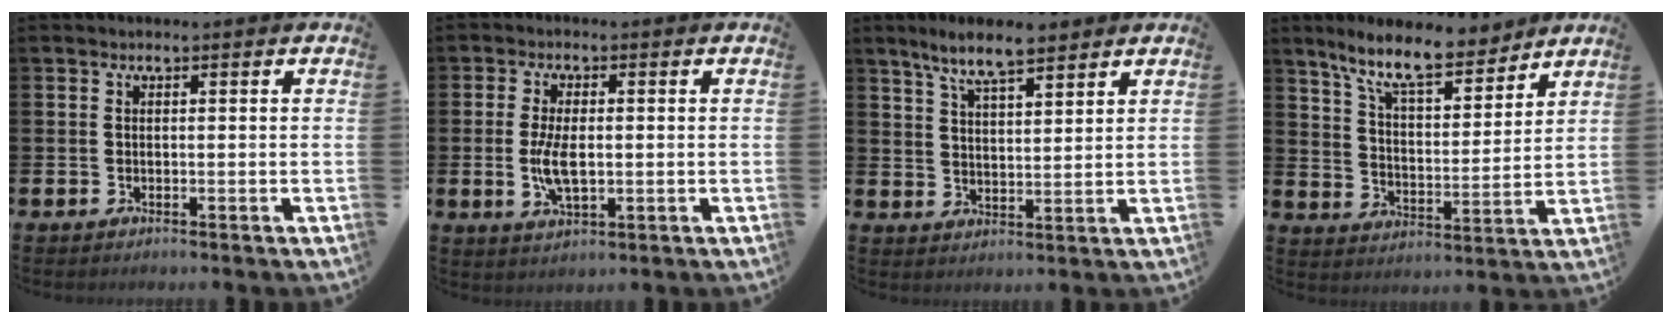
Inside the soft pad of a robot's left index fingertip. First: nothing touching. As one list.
[{"total": 5.5, "force": [-0.2, 2.6, 4.9], "torque": [-0.092, -0.003, -0.011]}, {"total": 7.2, "force": [6.2, 1.4, 3.2], "torque": [-0.077, -0.016, 0.112]}, {"total": 10.4, "force": [8.8, 2.7, 4.8], "torque": [-0.112, -0.044, 0.156]}]